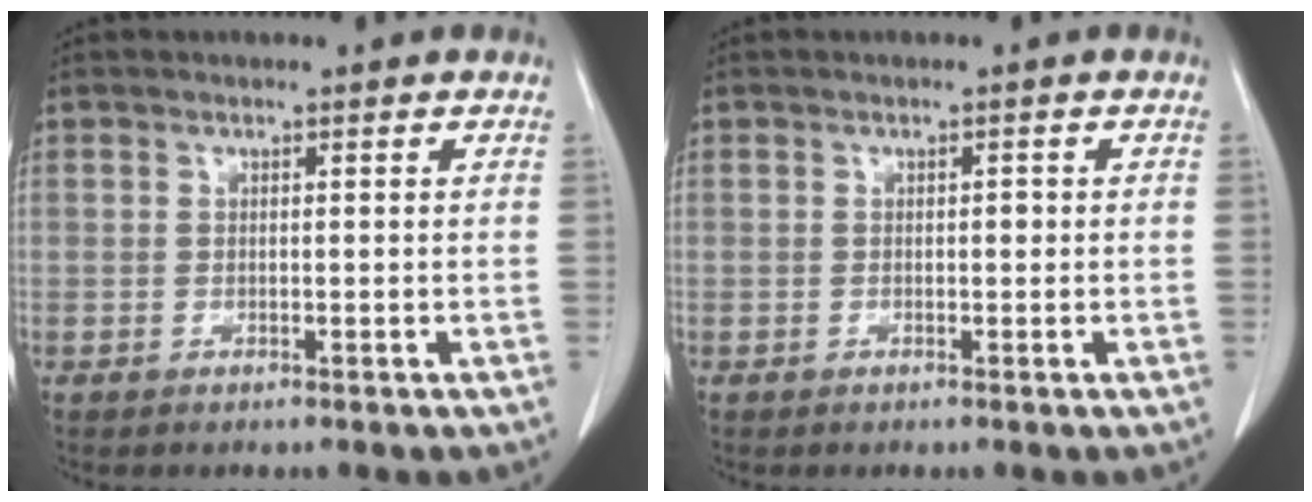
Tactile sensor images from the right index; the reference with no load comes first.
{"total": 0.6, "force": [0.0, 0.4, 0.5], "torque": [-0.001, 0.004, -0.001]}